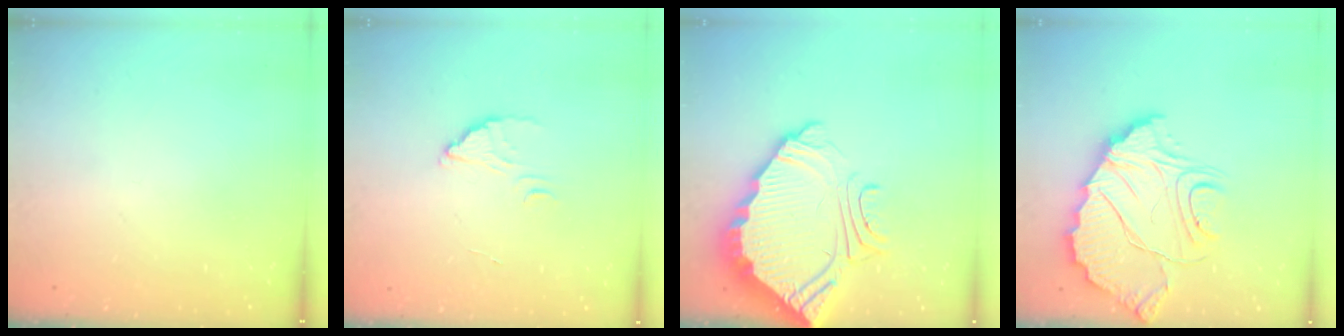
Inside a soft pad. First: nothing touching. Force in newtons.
{"total": 2.2, "press": 2.2, "slide": 0.1}
{"total": 8.9, "press": 8.9, "slide": 0.6}
{"total": 14.1, "press": 14.0, "slide": 1.2}